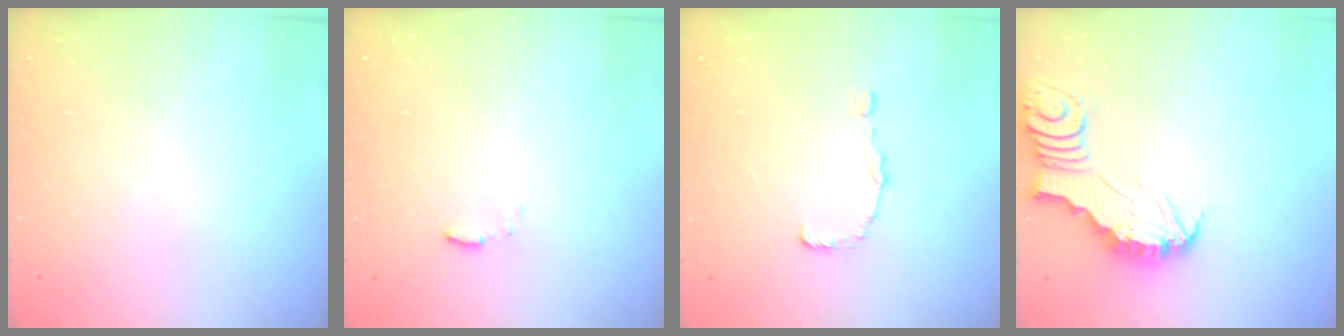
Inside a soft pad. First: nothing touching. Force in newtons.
{"total": 2.9, "press": 2.9, "slide": 0.5}
{"total": 0.0}
{"total": 3.4, "press": 3.4, "slide": 0.3}